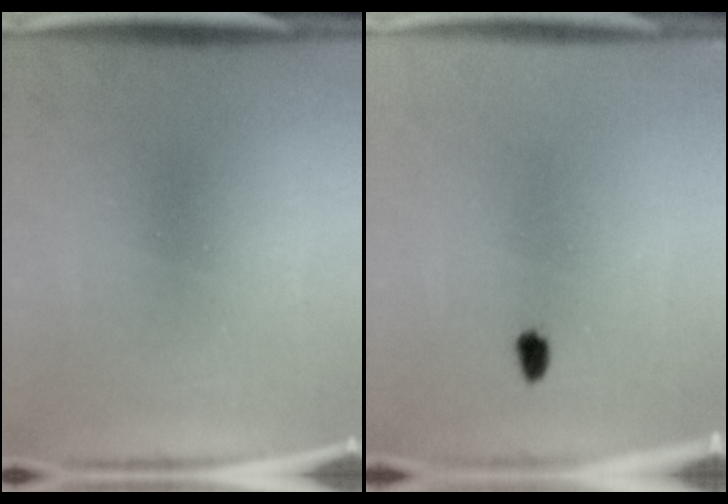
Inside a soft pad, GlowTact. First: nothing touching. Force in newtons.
{"total": 1.4}